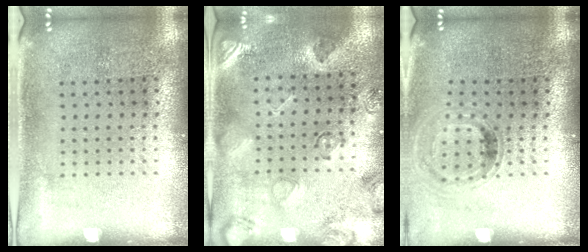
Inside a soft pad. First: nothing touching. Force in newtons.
{"total": 2.4, "press": 1.9, "slide": 1.5}
{"total": 0.9, "press": 0.9, "slide": 0.1}